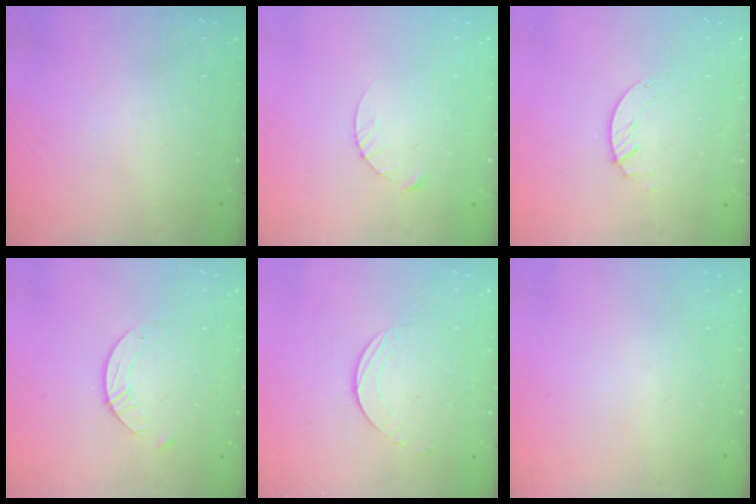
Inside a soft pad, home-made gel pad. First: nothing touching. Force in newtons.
{"total": 3.4, "press": 3.4, "slide": 0.4}
{"total": 1.3, "press": 1.2, "slide": 0.1}
{"total": 5.6, "press": 5.6, "slide": 0.7}
{"total": 2.8, "press": 2.8, "slide": 0.2}
{"total": 0.0}